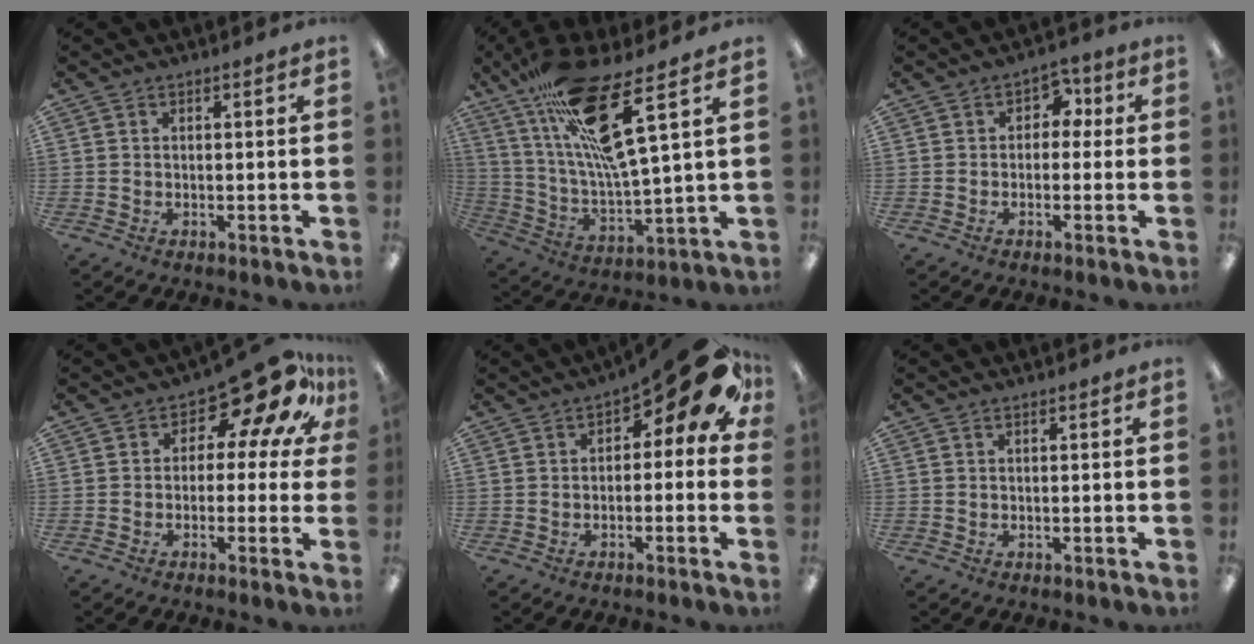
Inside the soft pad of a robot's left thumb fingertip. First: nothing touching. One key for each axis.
{"total": 21.2, "fx": 12.2, "fy": 4.3, "fz": 16.8, "tx": -0.325, "ty": -0.052, "tz": 0.195}
{"total": 4.2, "fx": 0.4, "fy": 3.4, "fz": 2.5, "tx": -0.028, "ty": 0.005, "tz": 0.000}
{"total": 13.2, "fx": 8.4, "fy": 5.6, "fz": 8.5, "tx": -0.126, "ty": -0.063, "tz": 0.138}
{"total": 12.3, "fx": 5.1, "fy": 5.1, "fz": 10.0, "tx": -0.139, "ty": -0.023, "tz": 0.088}
{"total": 0.0}